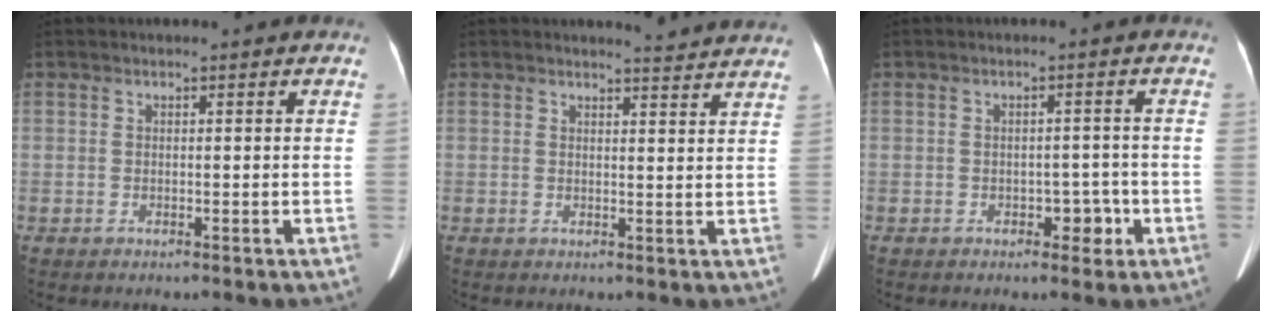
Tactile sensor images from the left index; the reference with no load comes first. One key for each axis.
{"total": 4.4, "fx": 4.3, "fy": -0.3, "fz": 0.5, "tx": -0.014, "ty": -0.008, "tz": 0.039}
{"total": 3.0, "fx": -1.4, "fy": 1.9, "fz": 1.9, "tx": -0.017, "ty": 0.009, "tz": -0.014}